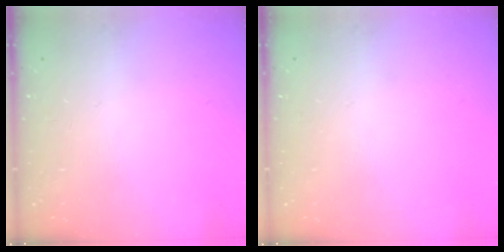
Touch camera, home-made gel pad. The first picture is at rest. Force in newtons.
{"total": 0.0}